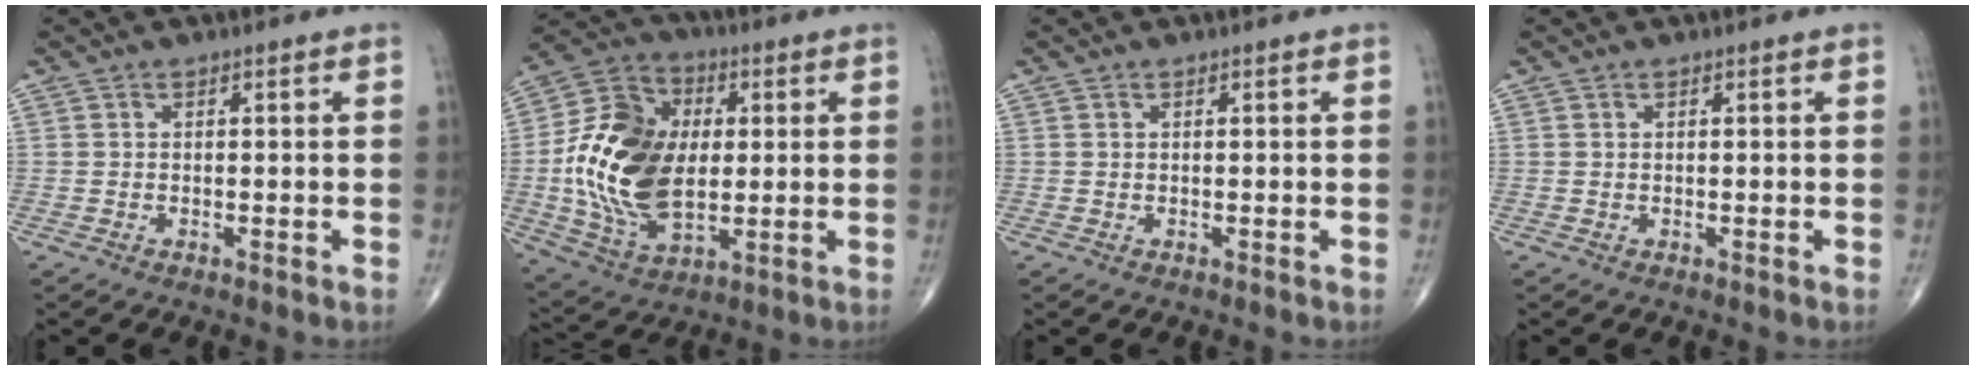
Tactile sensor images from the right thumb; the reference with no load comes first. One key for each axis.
{"total": 20.2, "fx": 0.7, "fy": 13.0, "fz": 15.4, "tx": -0.277, "ty": 0.002, "tz": 0.015}
{"total": 0.0}
{"total": 0.0}